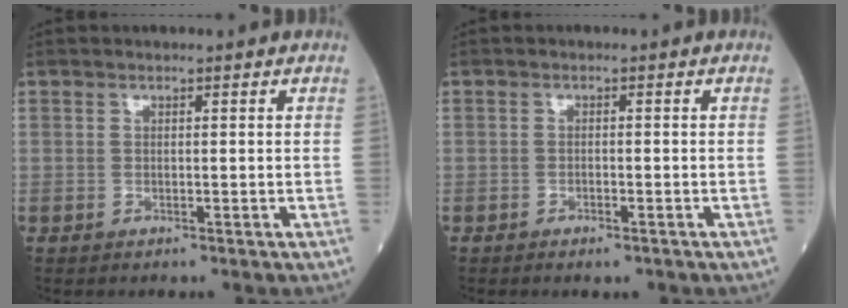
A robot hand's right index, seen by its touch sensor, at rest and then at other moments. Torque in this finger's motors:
{"motor_torque": [-0.04, -0.14, -0.04, -0.01]}